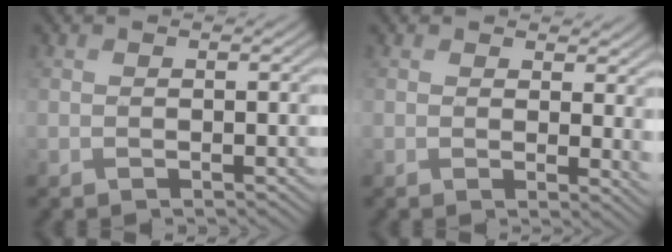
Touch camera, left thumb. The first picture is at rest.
{"total": 3.6, "force": [1.9, 1.5, 2.7], "torque": [-0.040, -0.006, 0.032]}